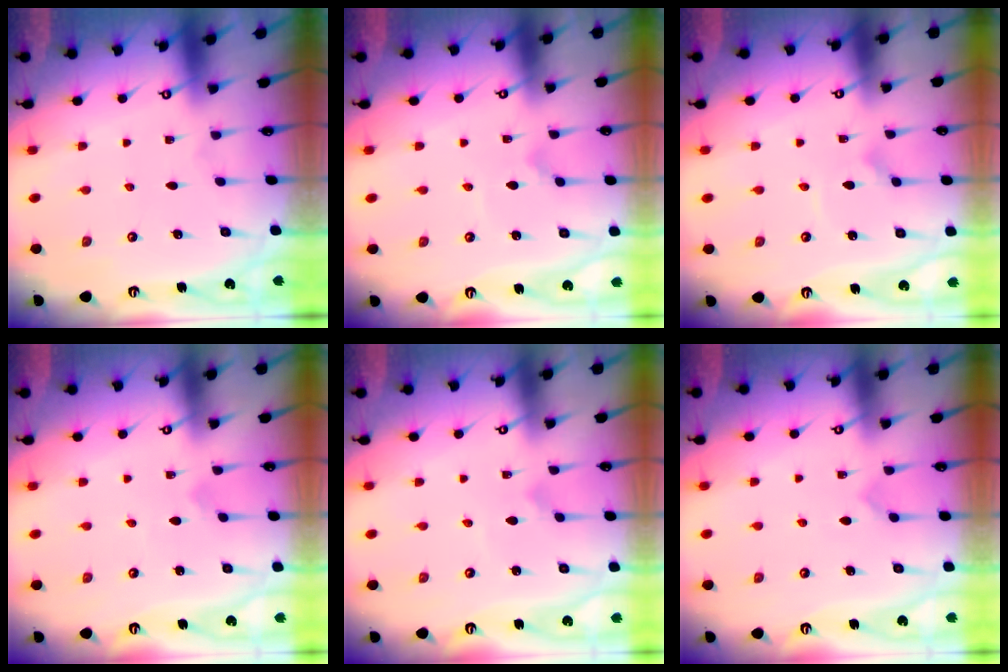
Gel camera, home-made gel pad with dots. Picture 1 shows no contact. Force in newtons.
{"total": 2.9, "press": 2.9, "slide": 0.2}
{"total": 2.0, "press": 2.0, "slide": 0.1}
{"total": 1.5, "press": 1.5, "slide": 0.1}
{"total": 1.9, "press": 1.9, "slide": 0.1}
{"total": 4.6, "press": 4.6, "slide": 0.4}